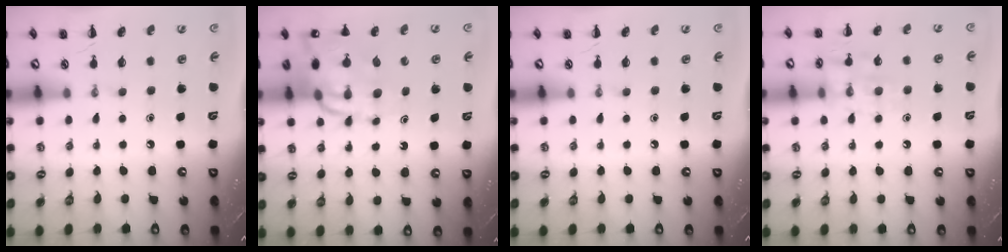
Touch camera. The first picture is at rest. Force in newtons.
{"total": 14.9, "press": 14.3, "slide": 4.1}
{"total": 0.0}
{"total": 12.0, "press": 12.0, "slide": 0.8}